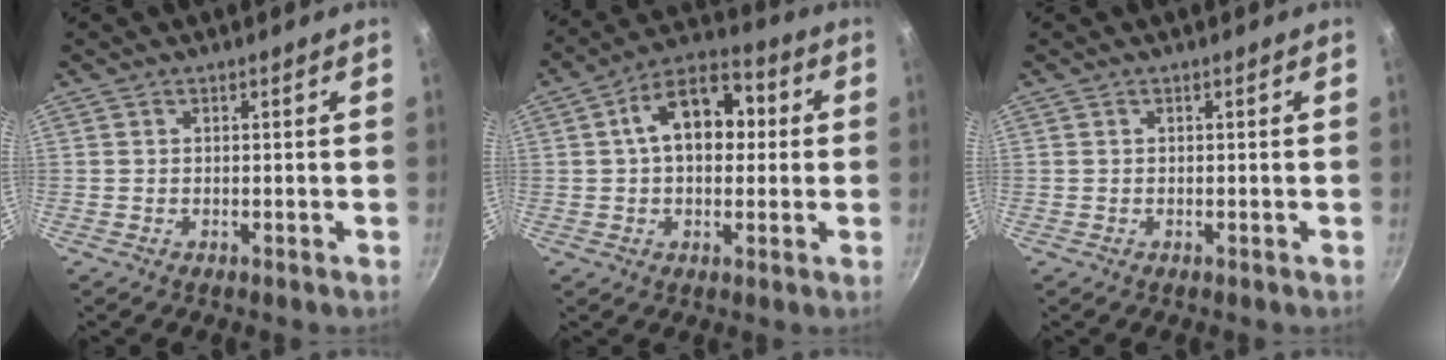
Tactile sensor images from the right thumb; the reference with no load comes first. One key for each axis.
{"total": 13.5, "fx": 2.0, "fy": 8.7, "fz": 10.1, "tx": -0.114, "ty": 0.028, "tz": 0.012}
{"total": 0.0}